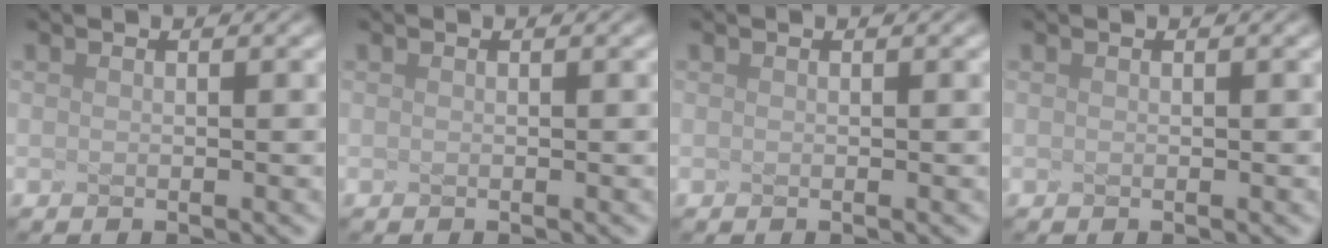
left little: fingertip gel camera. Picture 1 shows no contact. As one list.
[{"total": 0.0}, {"total": 0.0}, {"total": 0.0}]